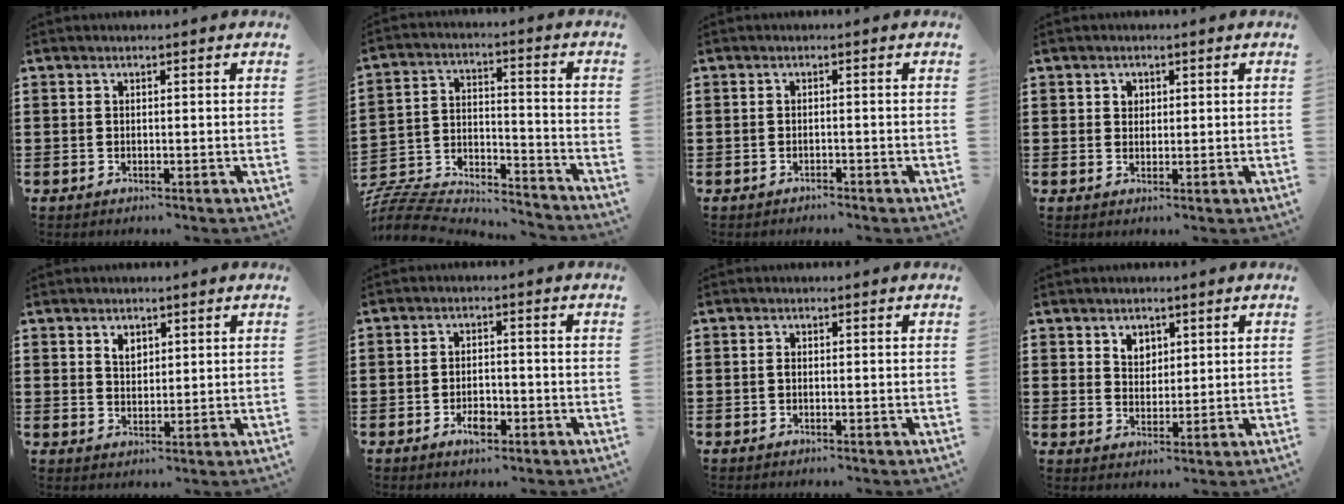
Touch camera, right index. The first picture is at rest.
{"total": 7.1, "force": [-6.8, 1.5, 1.1], "torque": [-0.038, -0.004, -0.140]}
{"total": 0.8, "force": [-0.8, 0.1, 0.1], "torque": [-0.005, 0.001, -0.017]}
{"total": 1.5, "force": [0.6, 1.3, 0.4], "torque": [-0.012, 0.007, 0.011]}
{"total": 2.3, "force": [1.5, 1.5, 1.0], "torque": [-0.025, 0.005, 0.027]}
{"total": 3.8, "force": [-1.8, 1.9, 2.8], "torque": [-0.039, 0.002, -0.033]}
{"total": 0.6, "force": [-0.2, 0.3, 0.5], "torque": [-0.013, -0.003, -0.002]}
{"total": 3.0, "force": [1.9, 2.2, 0.6], "torque": [-0.021, 0.010, 0.035]}